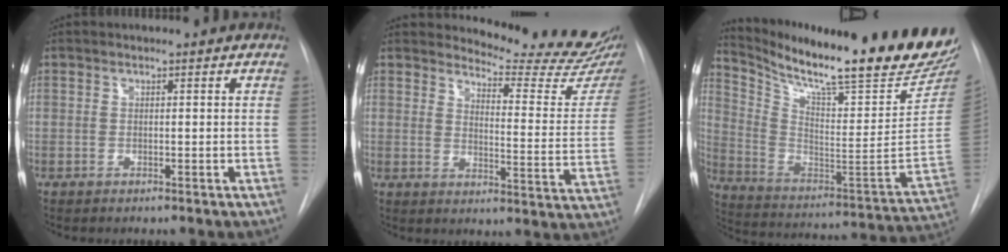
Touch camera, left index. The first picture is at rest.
{"total": 15.5, "force": [15.1, 0.5, 3.7], "torque": [-0.045, -0.120, 0.165]}
{"total": 27.3, "force": [23.2, 2.1, 14.1], "torque": [-0.239, -0.101, 0.333]}